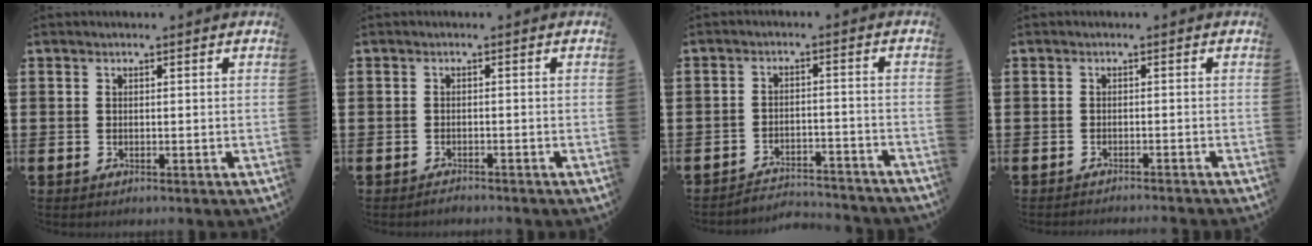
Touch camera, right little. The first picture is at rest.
{"total": 0.9, "force": [-0.9, 0.1, 0.1], "torque": [-0.005, -0.002, -0.018]}
{"total": 3.2, "force": [-3.2, 0.1, -0.1], "torque": [-0.005, 0.003, -0.070]}
{"total": 0.9, "force": [-0.9, -0.3, -0.1], "torque": [0.002, 0.001, -0.018]}